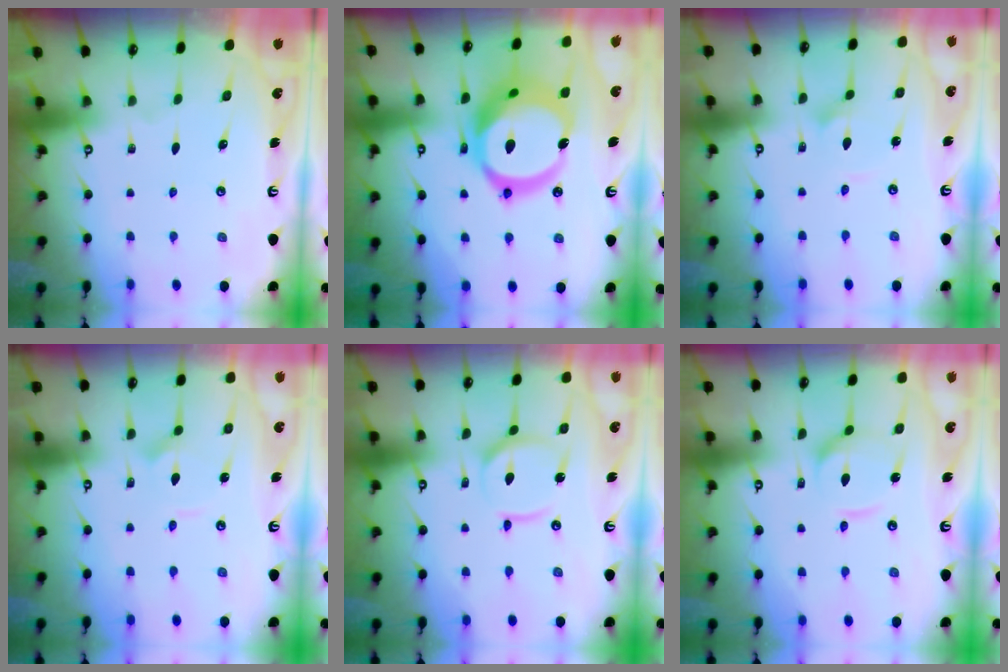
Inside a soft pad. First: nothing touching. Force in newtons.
{"total": 24.0, "press": 23.9, "slide": 2.6}
{"total": 1.5, "press": 1.5, "slide": 0.1}
{"total": 2.5, "press": 2.5, "slide": 0.2}
{"total": 10.4, "press": 10.3, "slide": 1.2}
{"total": 8.2, "press": 8.2, "slide": 0.8}